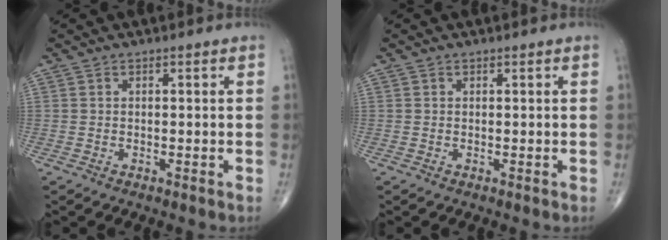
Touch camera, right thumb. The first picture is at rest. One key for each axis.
{"total": 0.0}